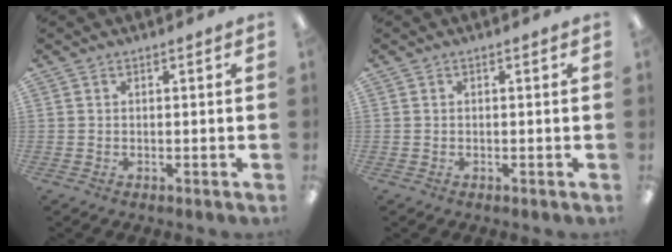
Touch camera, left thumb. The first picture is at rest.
{"total": 0.0}